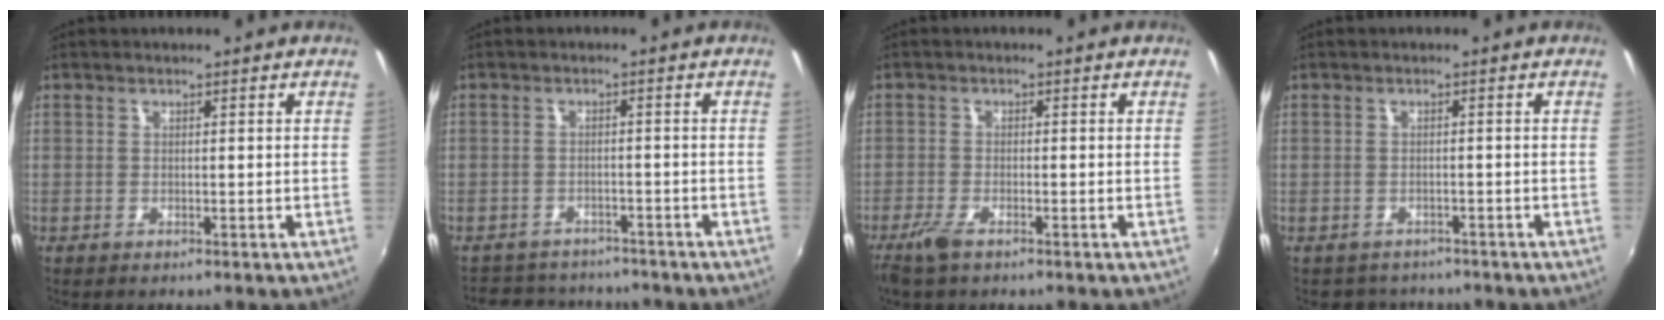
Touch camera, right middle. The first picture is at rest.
{"total": 8.5, "force": [-7.7, 3.2, 1.7], "torque": [-0.048, 0.014, -0.112]}
{"total": 3.4, "force": [-2.5, 0.8, 2.2], "torque": [-0.059, -0.008, -0.050]}
{"total": 3.9, "force": [-3.4, 1.9, 0.3], "torque": [-0.012, -0.005, -0.050]}